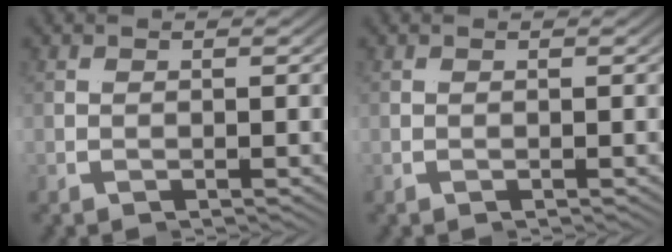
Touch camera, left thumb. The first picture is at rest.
{"total": 0.0}